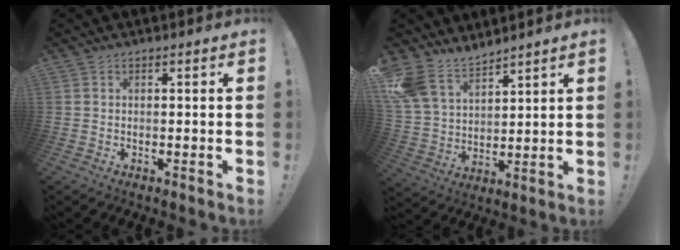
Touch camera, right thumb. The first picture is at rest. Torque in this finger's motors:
{"motor_torque": [0.40, 1.91, 0.39, 0.29, 0.20]}